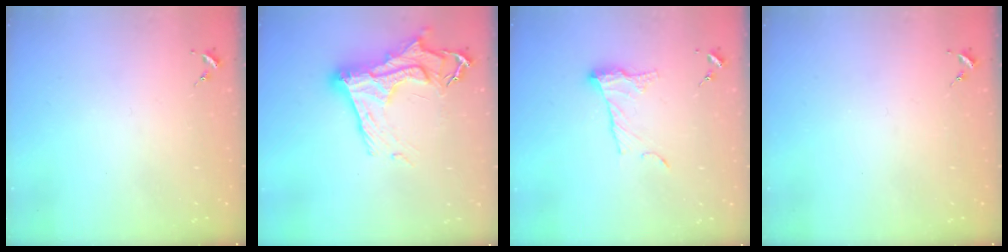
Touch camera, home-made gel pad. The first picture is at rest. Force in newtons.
{"total": 16.6, "press": 16.5, "slide": 1.4}
{"total": 10.7, "press": 10.7, "slide": 0.5}
{"total": 0.0}